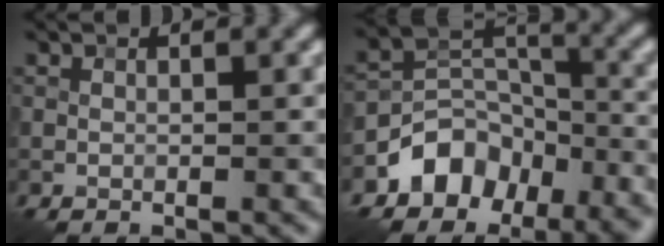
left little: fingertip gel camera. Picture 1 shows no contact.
{"total": 6.7, "force": [-4.4, 4.3, 2.6], "torque": [-0.025, -0.001, -0.085]}